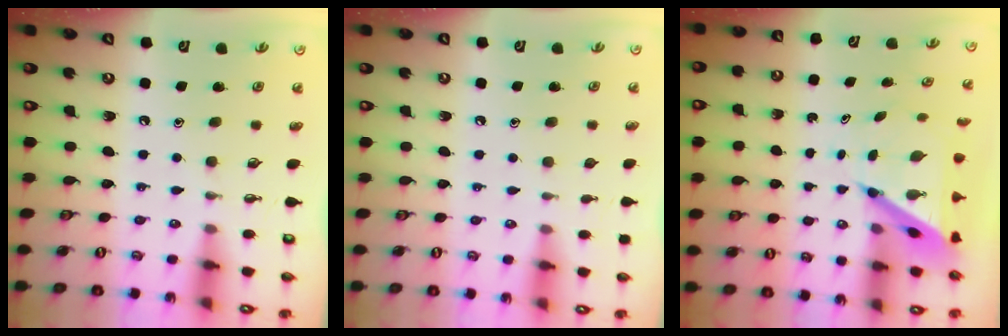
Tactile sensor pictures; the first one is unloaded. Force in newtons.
{"total": 0.0}
{"total": 6.5, "press": 6.5, "slide": 0.6}